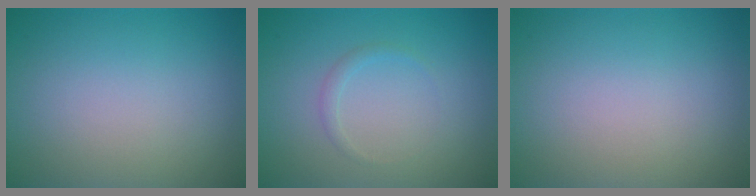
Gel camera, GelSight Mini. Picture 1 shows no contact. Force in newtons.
{"total": 0.8, "press": 0.8, "slide": 0.1}
{"total": 0.0}